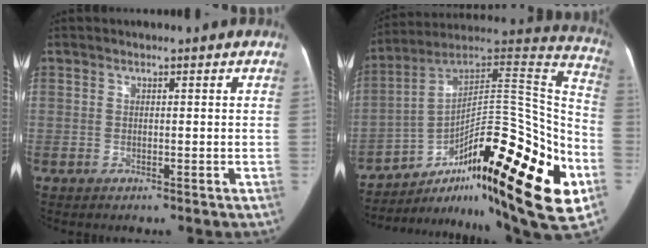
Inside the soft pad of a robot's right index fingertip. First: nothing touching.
{"total": 32.8, "force": [-13.5, 6.7, 29.1], "torque": [-0.362, 0.034, -0.199]}